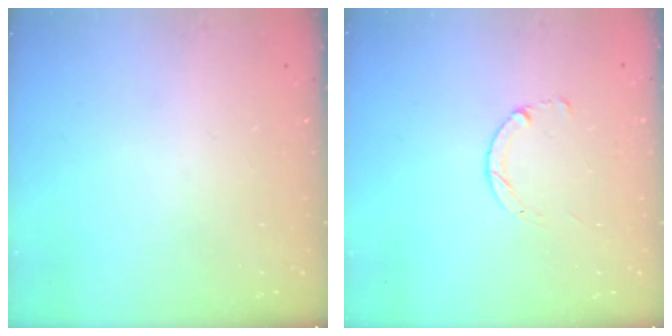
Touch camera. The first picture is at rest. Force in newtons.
{"total": 1.8, "press": 1.8, "slide": 0.2}